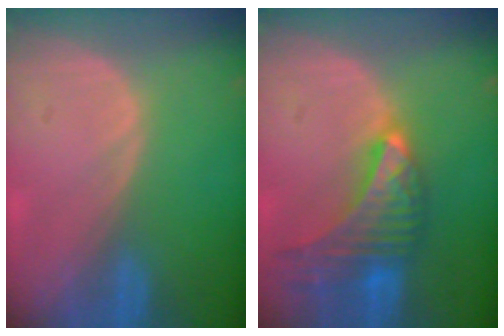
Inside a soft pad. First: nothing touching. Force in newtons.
{"total": 9.6, "press": 8.5, "slide": 4.4}